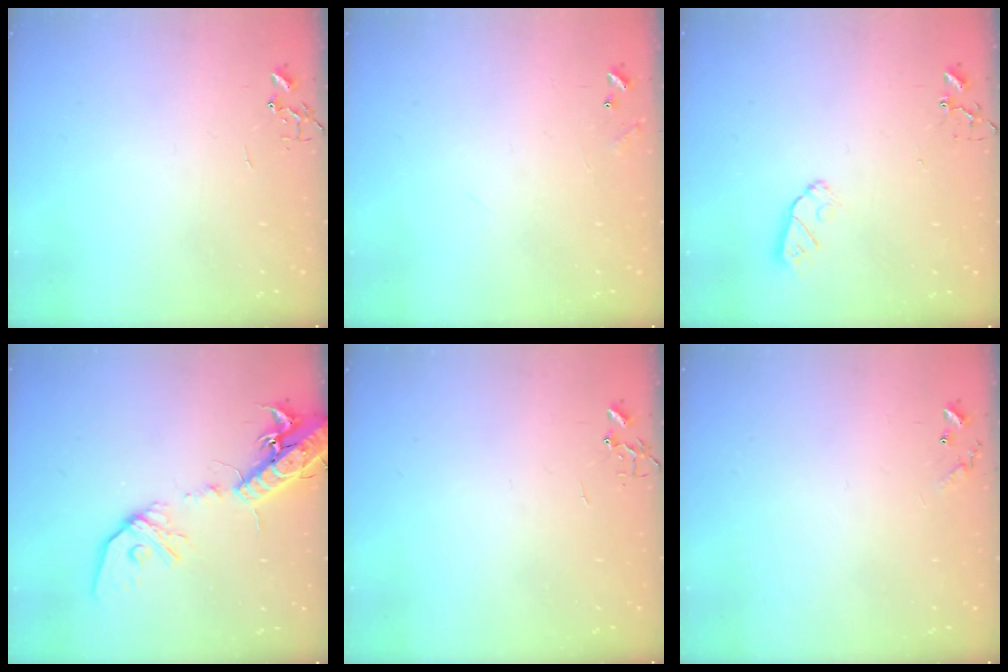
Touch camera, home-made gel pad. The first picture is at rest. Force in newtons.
{"total": 6.9, "press": 6.9, "slide": 0.4}
{"total": 5.5, "press": 5.4, "slide": 0.8}
{"total": 18.3, "press": 17.9, "slide": 3.7}
{"total": 0.0}
{"total": 6.6, "press": 6.6, "slide": 0.5}